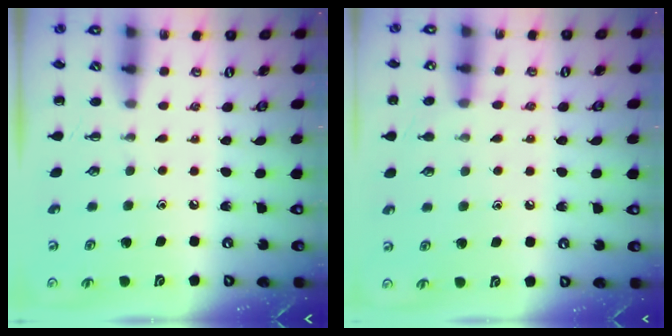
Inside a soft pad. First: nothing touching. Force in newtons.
{"total": 7.7, "press": 7.3, "slide": 2.4}